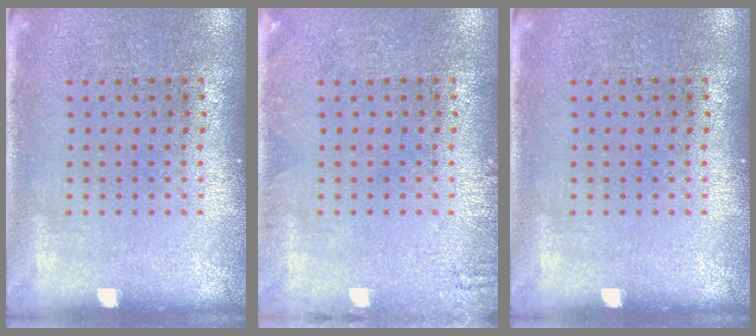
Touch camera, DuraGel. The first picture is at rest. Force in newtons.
{"total": 1.0, "press": 1.0, "slide": 0.2}
{"total": 0.0}